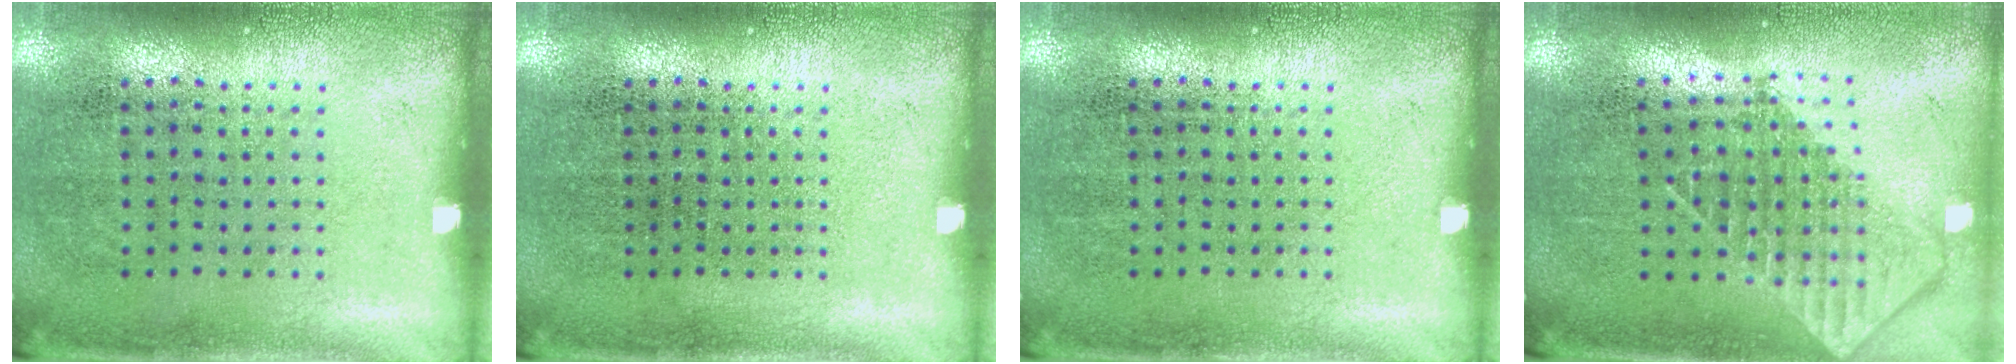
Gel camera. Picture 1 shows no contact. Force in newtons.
{"total": 0.0}
{"total": 0.0}
{"total": 1.9, "press": 1.5, "slide": 1.1}